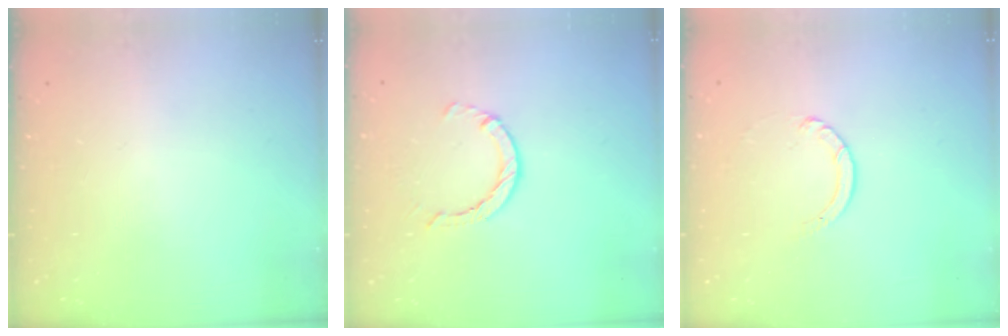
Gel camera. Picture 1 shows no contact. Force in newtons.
{"total": 2.5, "press": 2.4, "slide": 0.4}
{"total": 2.4, "press": 2.4, "slide": 0.2}